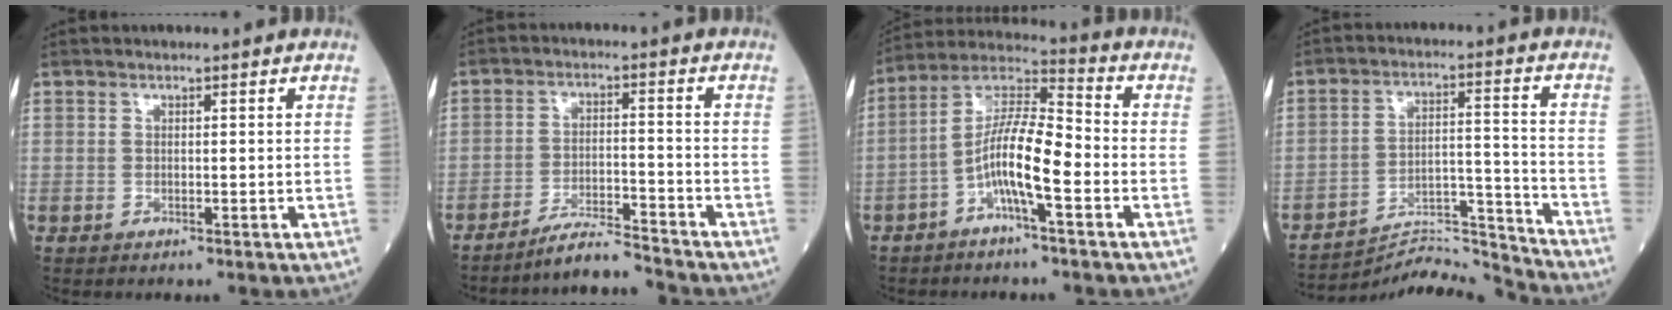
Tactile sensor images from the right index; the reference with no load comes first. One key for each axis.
{"total": 6.6, "fx": -6.4, "fy": -0.7, "fz": 1.3, "tx": -0.022, "ty": -0.009, "tz": -0.115}
{"total": 10.7, "fx": -3.4, "fy": 1.8, "fz": 9.9, "tx": -0.194, "ty": 0.022, "tz": -0.068}
{"total": 11.7, "fx": -11.5, "fy": -2.3, "fz": -0.9, "tx": 0.008, "ty": 0.037, "tz": -0.192}